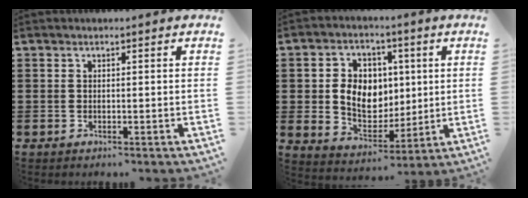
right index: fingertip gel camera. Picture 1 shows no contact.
{"total": 8.5, "force": [0.8, 7.1, 4.6], "torque": [-0.090, 0.015, 0.013]}